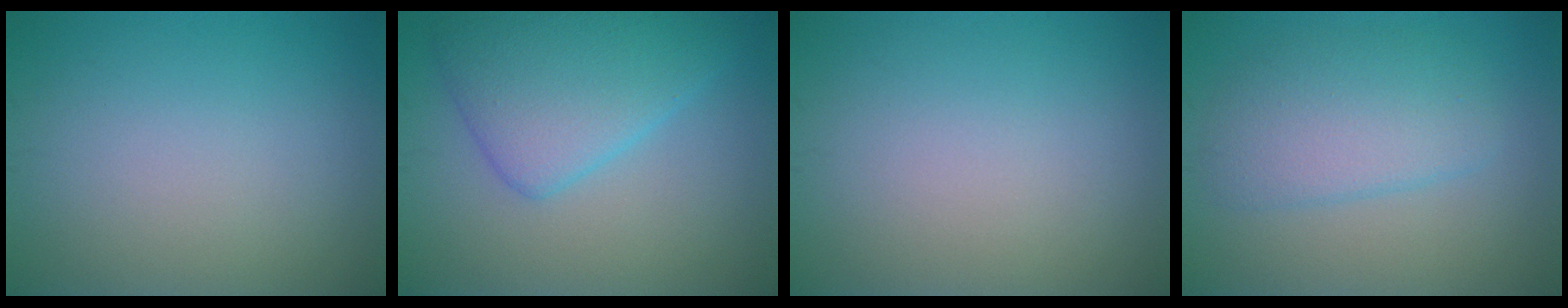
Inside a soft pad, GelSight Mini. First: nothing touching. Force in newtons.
{"total": 5.9, "press": 5.9, "slide": 0.2}
{"total": 0.0}
{"total": 4.2, "press": 4.2, "slide": 0.2}